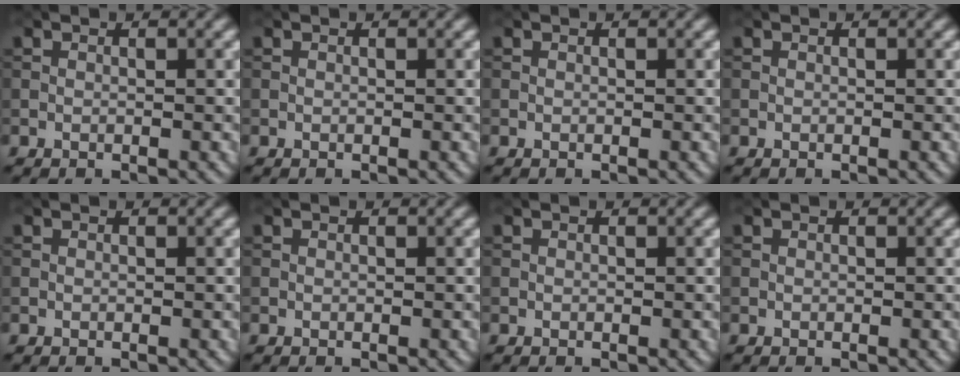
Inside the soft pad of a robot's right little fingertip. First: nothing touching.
{"total": 0.0}
{"total": 0.0}
{"total": 0.0}
{"total": 0.0}
{"total": 0.0}
{"total": 0.0}
{"total": 0.0}